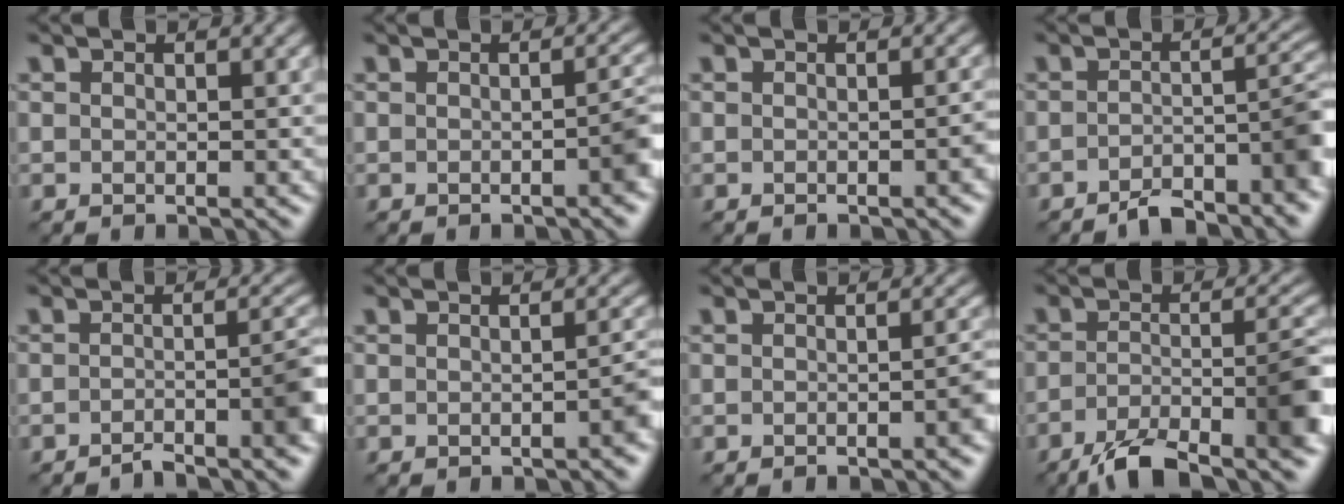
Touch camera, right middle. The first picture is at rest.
{"total": 2.3, "force": [-0.7, 0.5, 2.2], "torque": [-0.022, 0.008, -0.012]}
{"total": 1.1, "force": [-0.6, 0.2, 0.9], "torque": [-0.009, 0.002, -0.009]}
{"total": 5.9, "force": [-3.8, 1.7, 4.1], "torque": [-0.053, 0.008, -0.065]}
{"total": 4.1, "force": [-2.4, 0.9, 3.1], "torque": [-0.036, 0.006, -0.048]}
{"total": 1.7, "force": [-0.7, 0.4, 1.5], "torque": [-0.017, 0.006, -0.011]}
{"total": 1.9, "force": [-0.8, 0.4, 1.7], "torque": [-0.014, 0.006, -0.014]}
{"total": 8.7, "force": [-5.2, 2.3, 6.6], "torque": [-0.108, 0.001, -0.092]}